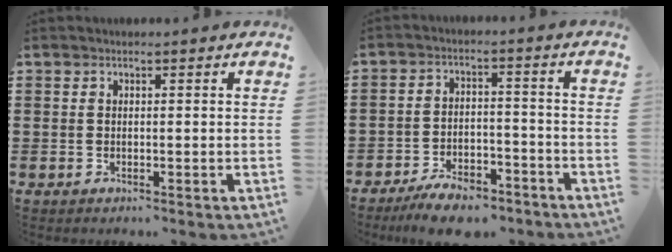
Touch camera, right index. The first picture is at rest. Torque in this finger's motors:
{"motor_torque": [0.92, -0.95, 0.48, 0.02]}